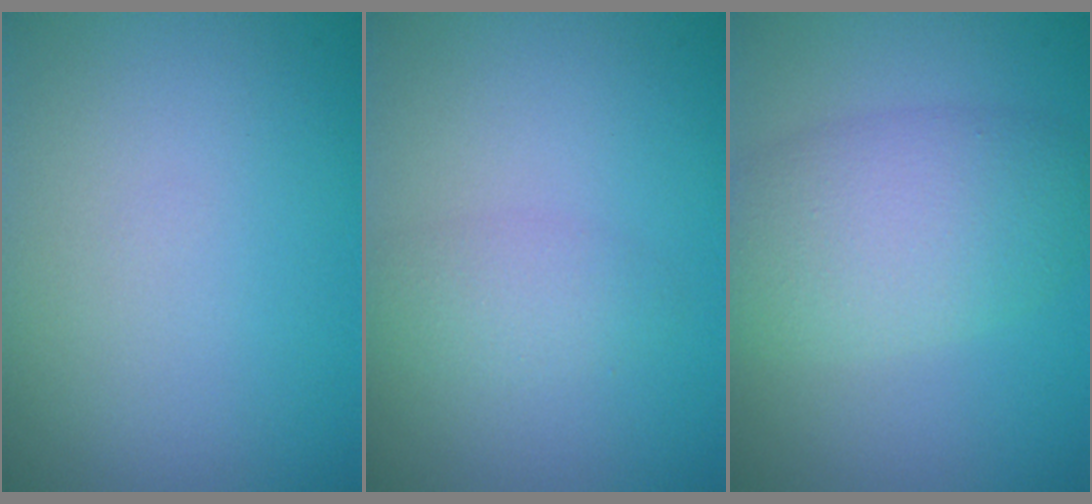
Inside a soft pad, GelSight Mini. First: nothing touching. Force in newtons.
{"total": 1.8, "press": 1.8, "slide": 0.0}
{"total": 6.1, "press": 6.1, "slide": 0.3}